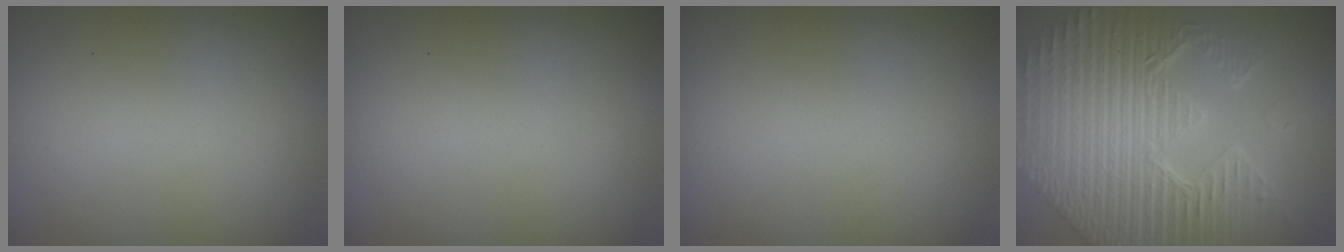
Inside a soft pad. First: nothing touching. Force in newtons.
{"total": 0.0}
{"total": 0.0}
{"total": 11.6, "press": 7.4, "slide": 8.9}